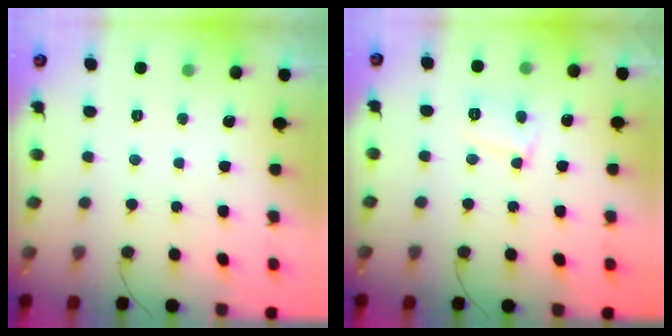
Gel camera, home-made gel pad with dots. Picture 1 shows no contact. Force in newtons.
{"total": 7.7, "press": 7.7, "slide": 0.6}